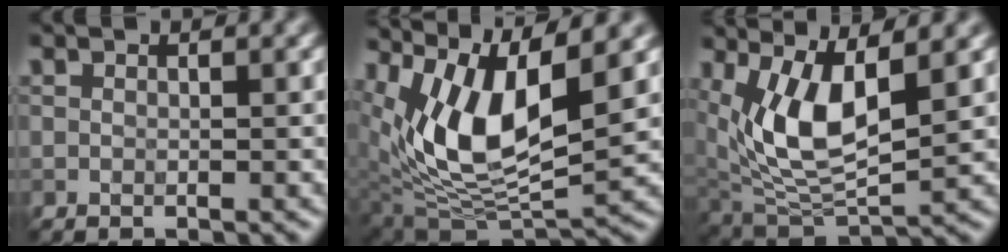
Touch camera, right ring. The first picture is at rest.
{"total": 10.4, "force": [3.9, 4.2, 8.7], "torque": [-0.164, -0.007, 0.077]}
{"total": 7.6, "force": [2.0, 3.1, 6.6], "torque": [-0.140, -0.012, 0.042]}